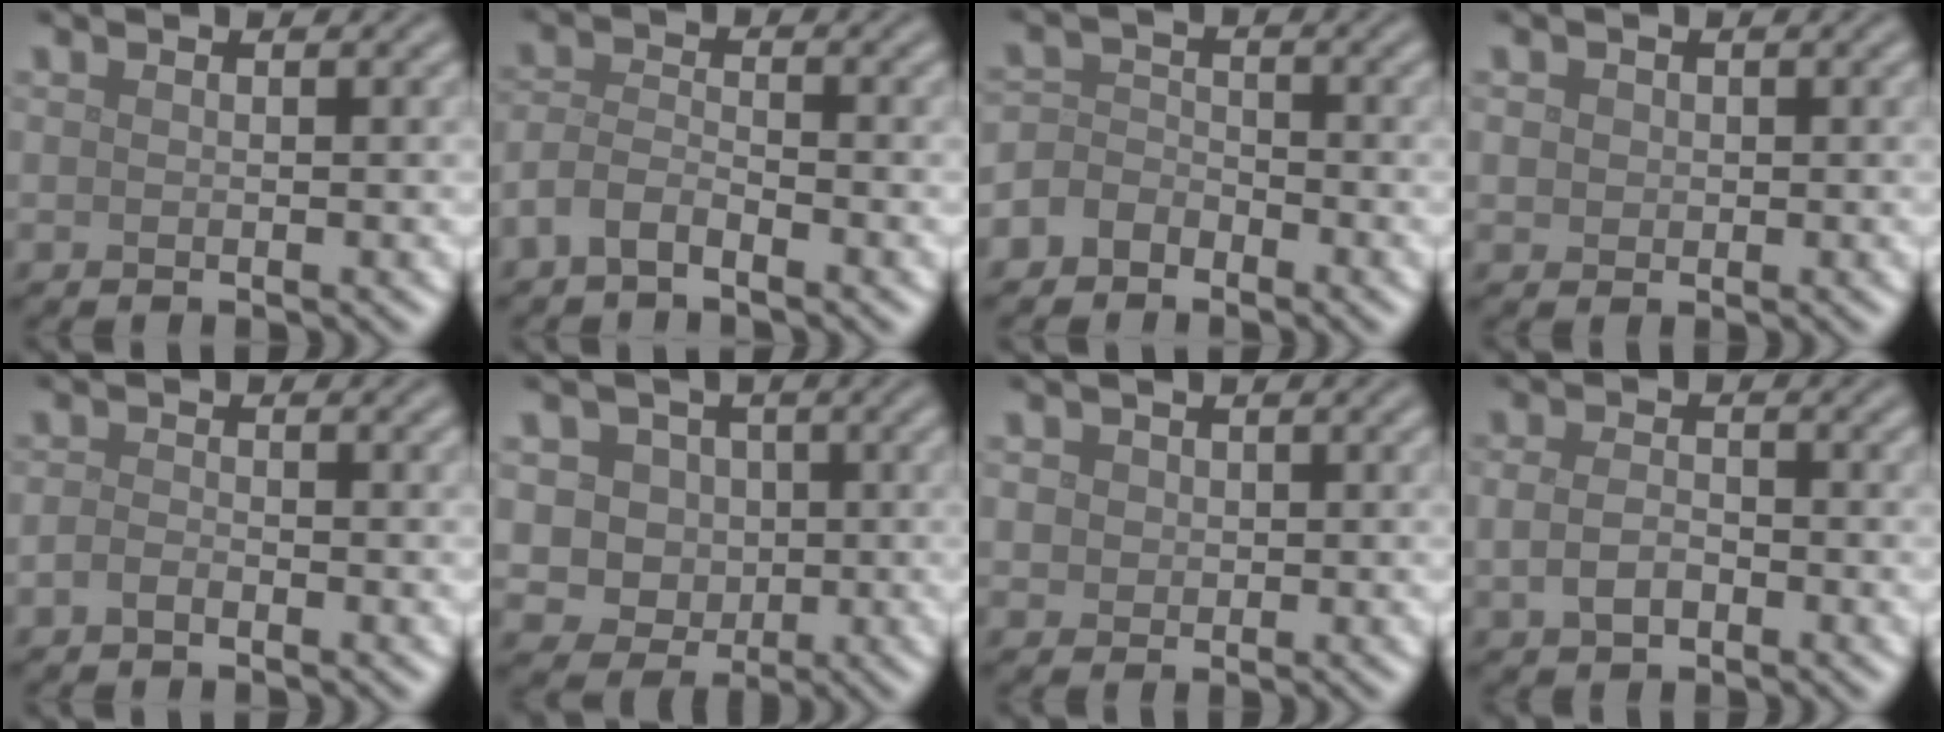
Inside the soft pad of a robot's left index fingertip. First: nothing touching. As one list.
[{"total": 2.6, "force": [-1.9, 0.9, 1.5], "torque": [-0.034, 0.006, -0.047]}, {"total": 2.7, "force": [-1.8, 1.9, 0.8], "torque": [-0.003, 0.006, -0.051]}, {"total": 1.2, "force": [0.3, 1.1, 0.4], "torque": [-0.002, 0.002, 0.004]}, {"total": 1.1, "force": [-0.7, 0.6, 0.6], "torque": [-0.013, 0.002, -0.018]}, {"total": 4.9, "force": [0.6, 4.4, 1.9], "torque": [-0.023, 0.009, -0.003]}, {"total": 2.2, "force": [0.8, 1.8, 0.9], "torque": [-0.017, 0.006, 0.016]}, {"total": 2.2, "force": [-0.6, 1.5, 1.5], "torque": [-0.035, -0.002, -0.015]}]